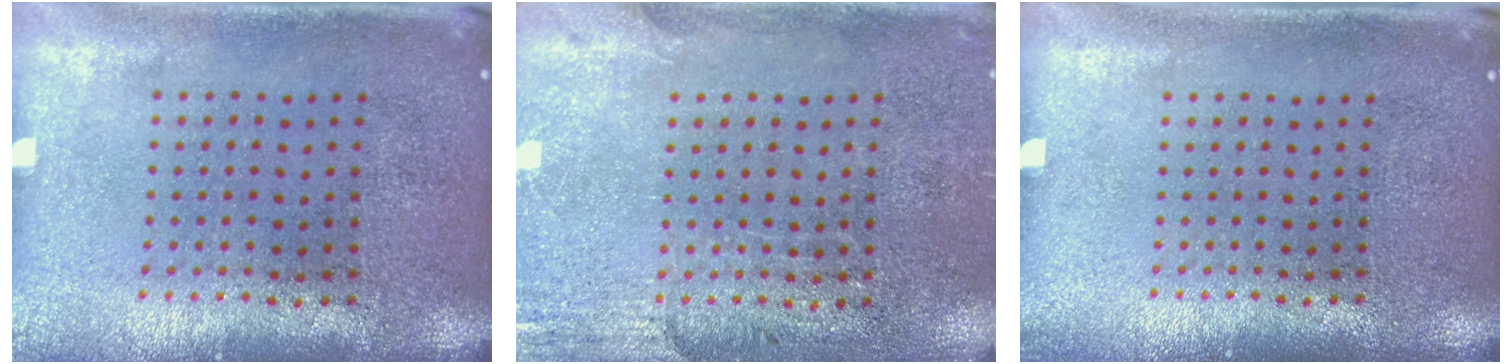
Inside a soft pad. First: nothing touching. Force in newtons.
{"total": 2.7, "press": 2.3, "slide": 1.4}
{"total": 0.5, "press": 0.5, "slide": 0.1}